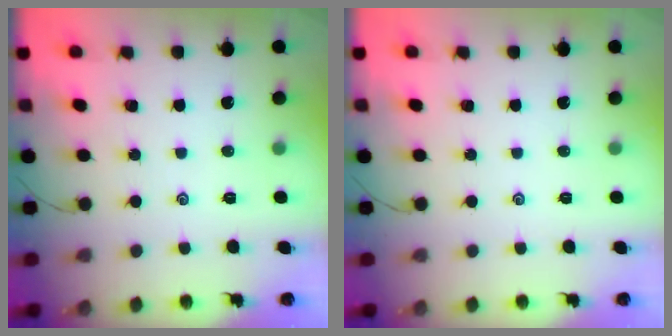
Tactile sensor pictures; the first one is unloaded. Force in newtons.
{"total": 0.0}